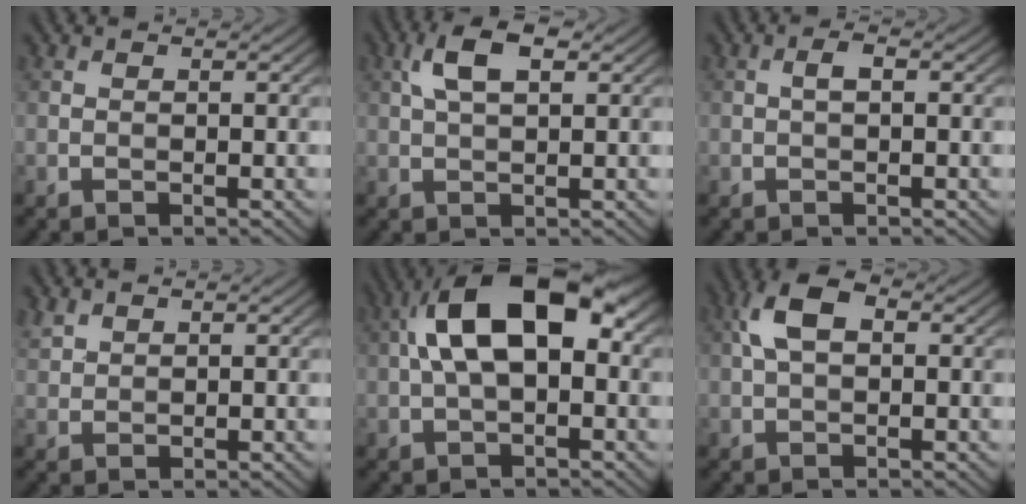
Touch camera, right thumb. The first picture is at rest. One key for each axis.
{"total": 5.2, "fx": 1.9, "fy": 2.3, "fz": 4.3, "tx": -0.093, "ty": 0.010, "tz": 0.032}
{"total": 1.3, "fx": 0.0, "fy": 0.4, "fz": 1.2, "tx": -0.024, "ty": 0.007, "tz": -0.002}
{"total": 1.7, "fx": 1.3, "fy": 0.9, "fz": 0.6, "tx": -0.020, "ty": 0.003, "tz": 0.034}
{"total": 12.4, "fx": 2.0, "fy": 6.2, "fz": 10.5, "tx": -0.188, "ty": 0.024, "tz": 0.029}
{"total": 5.4, "fx": 1.2, "fy": 3.0, "fz": 4.3, "tx": -0.096, "ty": 0.013, "tz": 0.018}